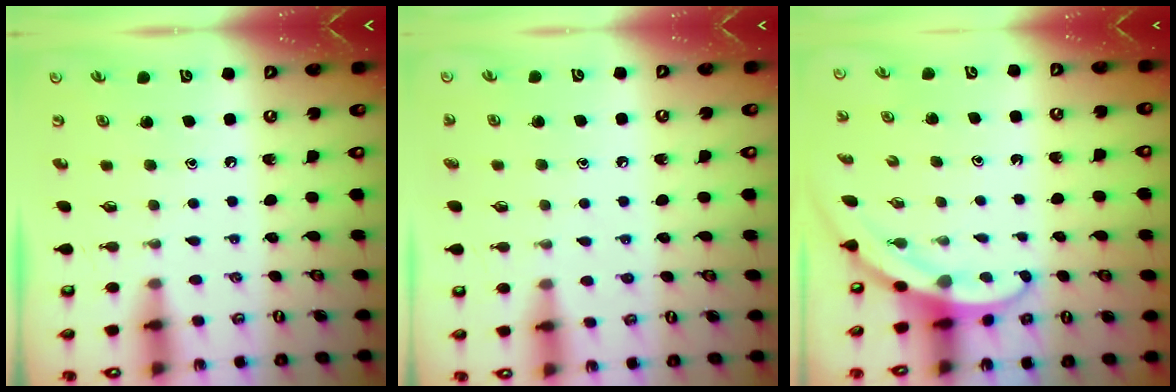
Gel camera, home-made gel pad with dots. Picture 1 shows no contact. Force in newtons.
{"total": 3.5, "press": 3.5, "slide": 0.4}
{"total": 3.4, "press": 3.4, "slide": 0.1}